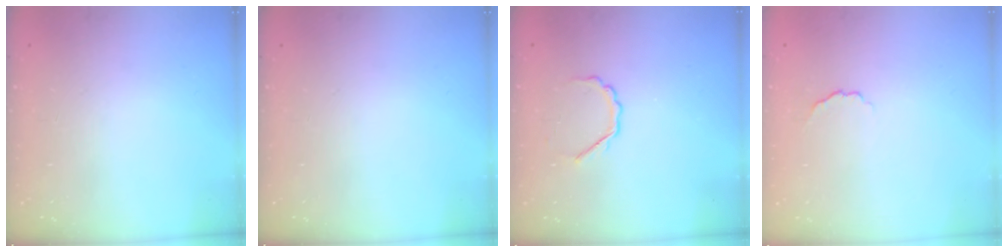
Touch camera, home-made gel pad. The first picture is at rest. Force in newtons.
{"total": 0.0}
{"total": 3.8, "press": 3.8, "slide": 0.7}
{"total": 3.4, "press": 3.3, "slide": 0.8}